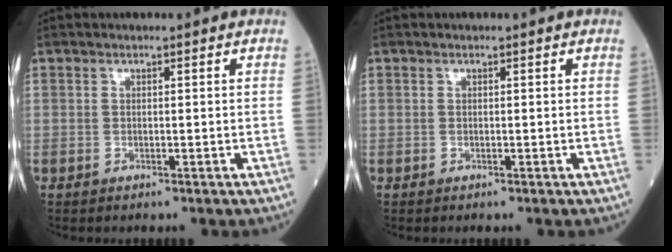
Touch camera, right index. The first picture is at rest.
{"total": 0.0}